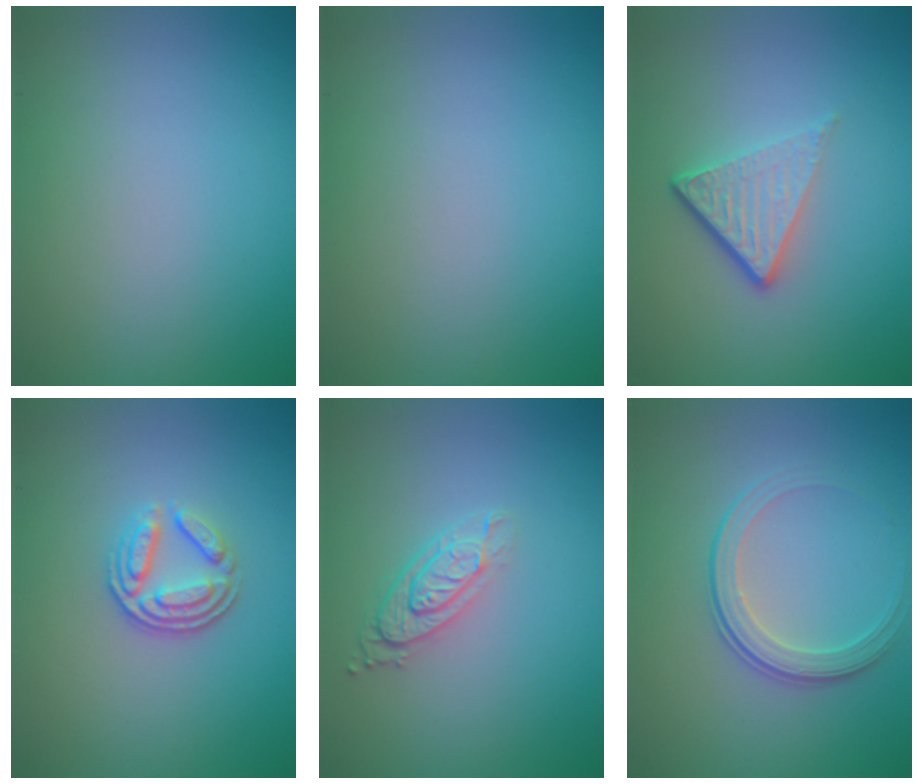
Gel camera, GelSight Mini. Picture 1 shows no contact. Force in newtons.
{"total": 0.0}
{"total": 4.2, "press": 2.6, "slide": 3.3}
{"total": 3.4, "press": 2.5, "slide": 2.2}
{"total": 3.2, "press": 2.3, "slide": 2.2}
{"total": 2.5, "press": 1.9, "slide": 1.7}